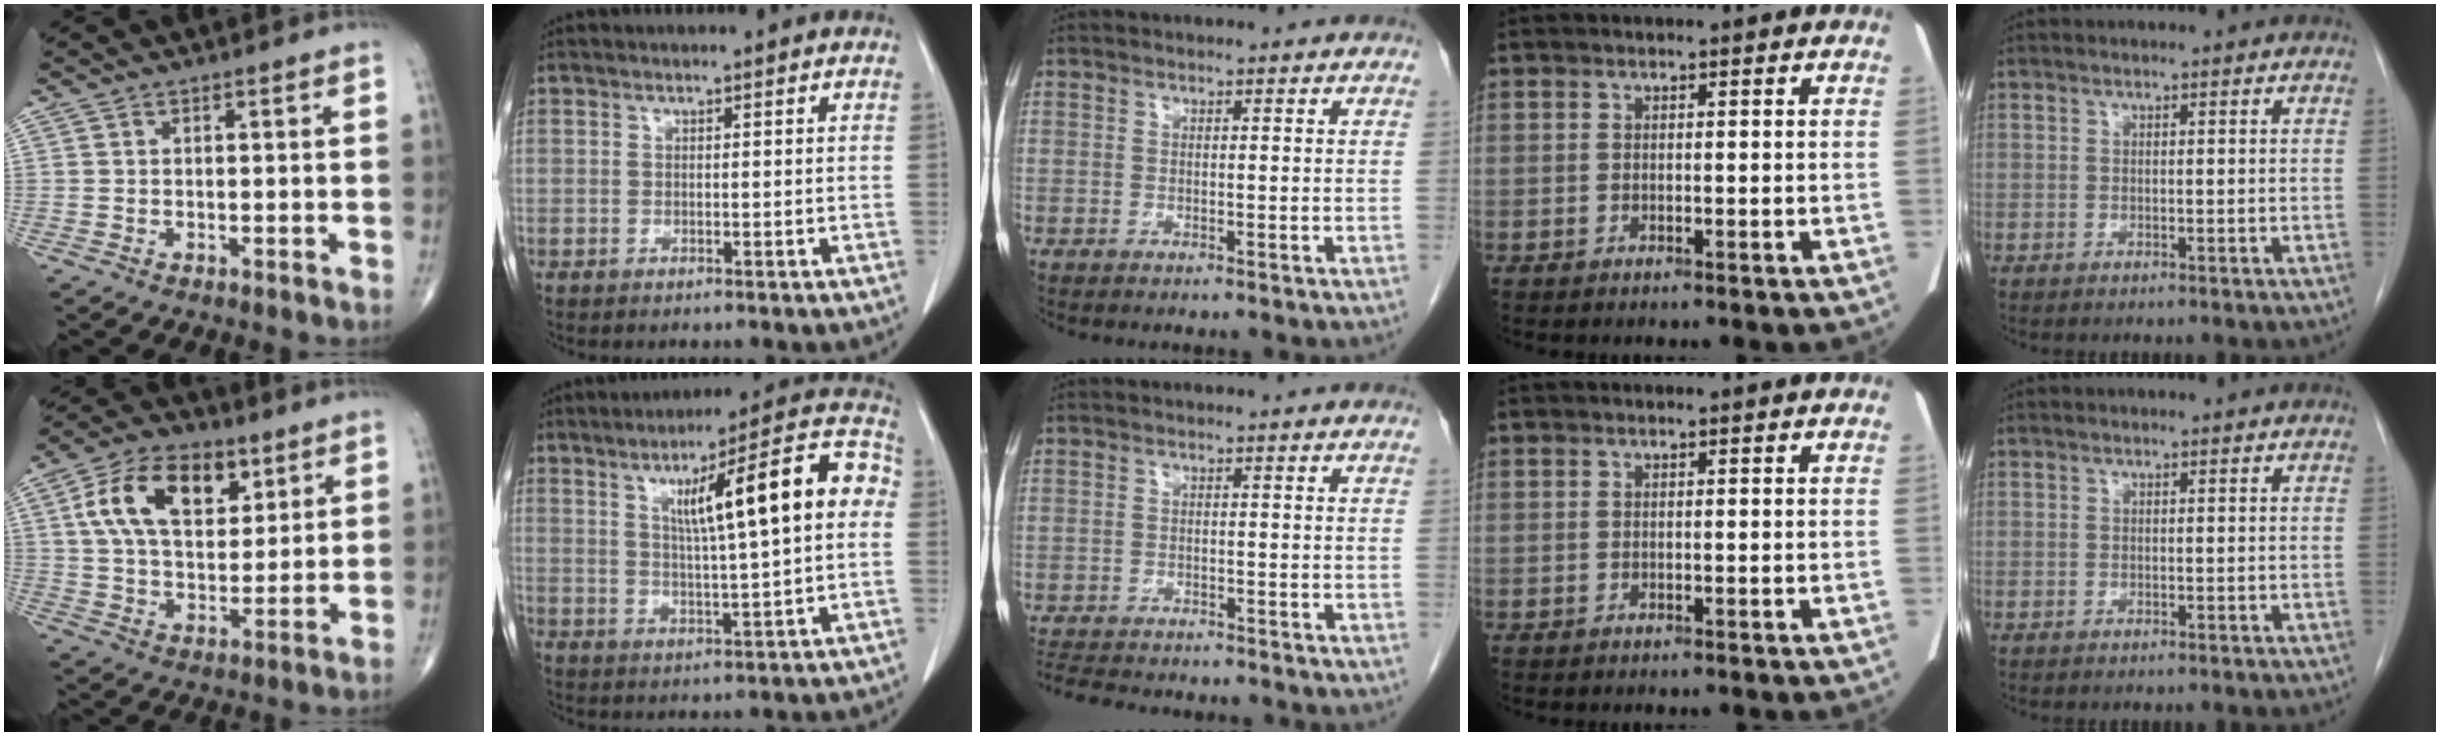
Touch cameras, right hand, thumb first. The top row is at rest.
{"thumb": {"total": 15.8, "force": [5.9, 9.2, 11.3], "torque": [-0.172, -0.008, 0.104]}, "index": {"total": 15.8, "force": [3.2, 1.9, 15.4], "torque": [-0.216, 0.034, 0.044]}, "middle": {"total": 9.5, "force": [-8.6, 2.2, 3.6], "torque": [-0.065, -0.008, -0.124]}}